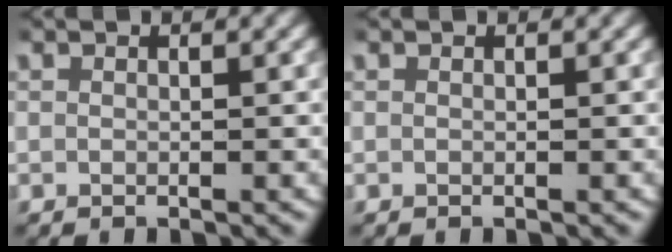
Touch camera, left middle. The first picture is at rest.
{"total": 0.0}